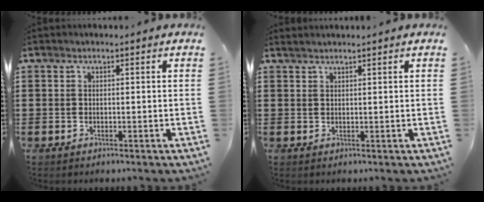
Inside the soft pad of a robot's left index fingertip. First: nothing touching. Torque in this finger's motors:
{"motor_torque": [0.13, 0.34, 0.00, 0.01]}